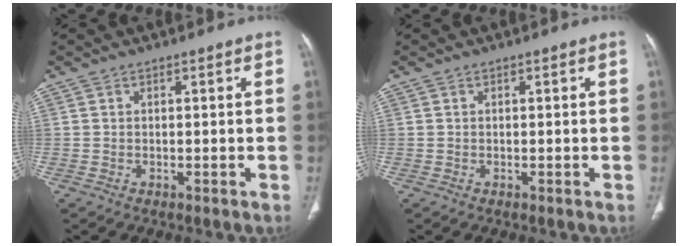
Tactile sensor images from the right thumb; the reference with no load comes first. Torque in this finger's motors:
{"motor_torque": [0.05, 0.05, -0.03, -0.03, 0.00]}